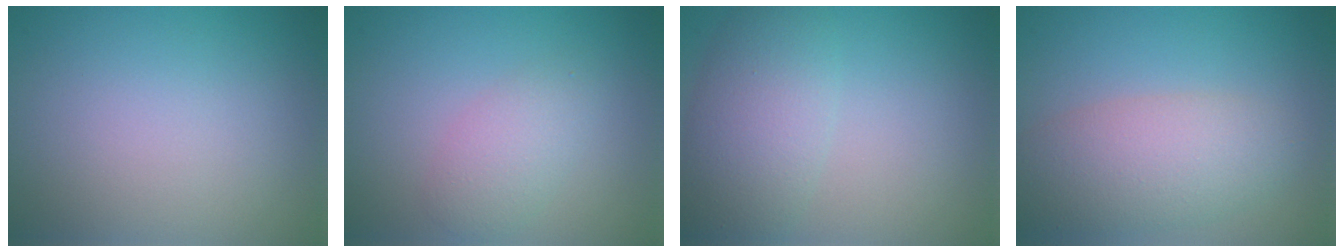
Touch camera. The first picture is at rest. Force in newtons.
{"total": 2.6, "press": 2.6, "slide": 0.1}
{"total": 5.1, "press": 5.1, "slide": 0.2}
{"total": 5.2, "press": 5.2, "slide": 0.3}